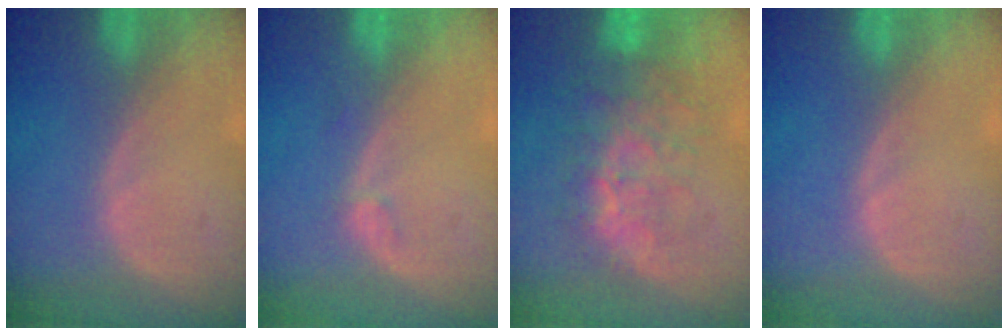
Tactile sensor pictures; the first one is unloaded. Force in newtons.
{"total": 0.8, "press": 0.7, "slide": 0.1}
{"total": 8.7, "press": 8.3, "slide": 2.5}
{"total": 0.0}